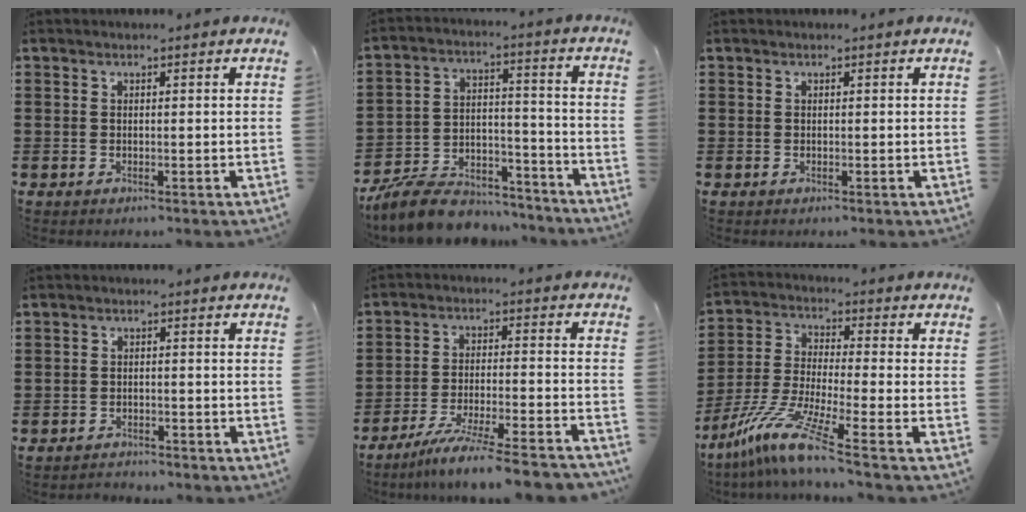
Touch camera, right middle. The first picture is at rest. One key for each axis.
{"total": 9.4, "fx": -8.7, "fy": 2.5, "fz": 2.6, "tx": -0.051, "ty": 0.026, "tz": -0.168}
{"total": 0.0}
{"total": 1.9, "fx": -1.8, "fy": 0.4, "fz": -0.3, "tx": -0.001, "ty": 0.001, "tz": -0.042}
{"total": 8.0, "fx": -7.2, "fy": -0.7, "fz": 3.5, "tx": -0.059, "ty": -0.008, "tz": -0.136}
{"total": 9.8, "fx": -7.1, "fy": 0.2, "fz": 6.7, "tx": -0.156, "ty": -0.013, "tz": -0.147}